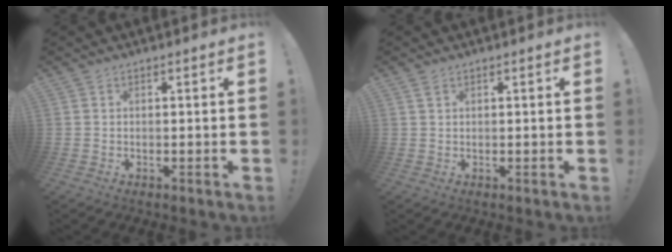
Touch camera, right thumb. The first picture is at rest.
{"total": 1.3, "force": [0.9, 0.6, 0.7], "torque": [-0.014, 0.000, 0.016]}